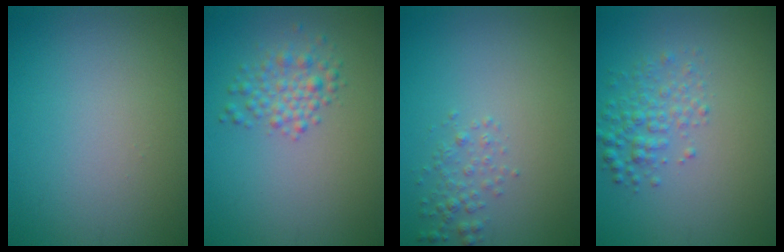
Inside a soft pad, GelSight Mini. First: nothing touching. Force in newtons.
{"total": 2.5, "press": 2.5, "slide": 0.0}
{"total": 1.5, "press": 1.5, "slide": 0.0}
{"total": 2.7, "press": 2.7, "slide": 0.1}